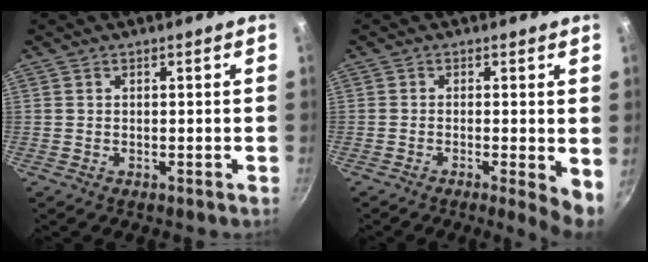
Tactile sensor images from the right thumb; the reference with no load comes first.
{"total": 5.5, "force": [-0.9, 1.1, 5.3], "torque": [-0.069, -0.007, -0.012]}